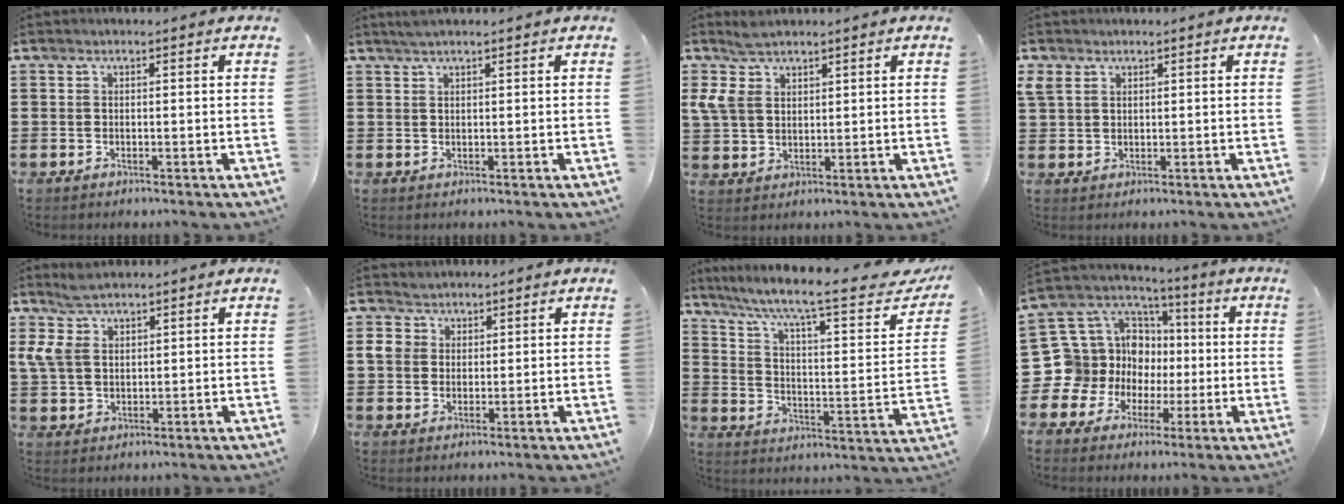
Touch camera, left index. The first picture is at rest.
{"total": 1.4, "force": [1.1, 0.0, 0.8], "torque": [-0.018, 0.001, 0.021]}
{"total": 5.4, "force": [3.5, 3.2, 2.6], "torque": [-0.072, 0.005, 0.065]}
{"total": 2.2, "force": [1.4, 1.5, 0.9], "torque": [-0.024, 0.006, 0.027]}
{"total": 5.7, "force": [3.6, 3.1, 3.0], "torque": [-0.079, 0.003, 0.068]}
{"total": 3.9, "force": [1.8, 3.4, 0.4], "torque": [-0.027, 0.012, 0.032]}
{"total": 9.1, "force": [6.4, 1.2, 6.2], "torque": [-0.126, -0.043, 0.096]}
{"total": 13.1, "force": [-1.3, 12.8, 2.3], "torque": [-0.118, -0.021, 0.001]}